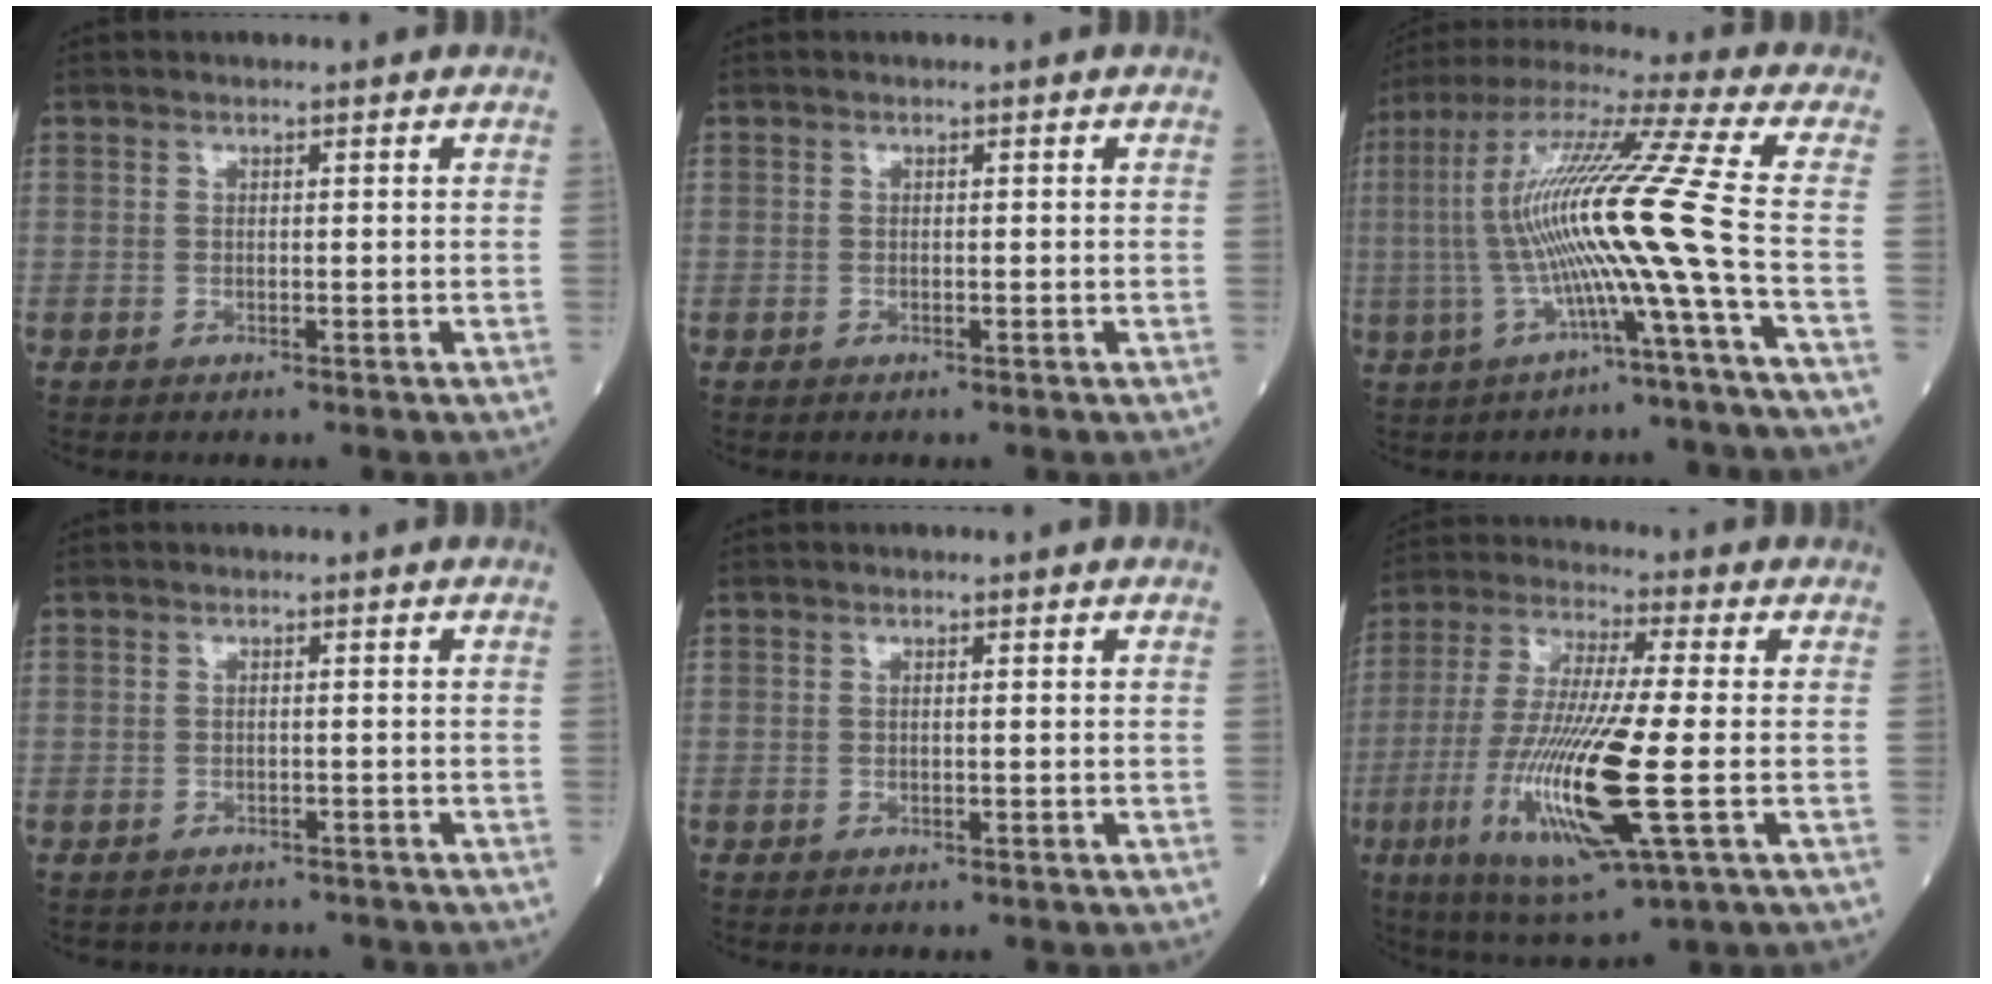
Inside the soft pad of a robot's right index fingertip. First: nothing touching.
{"total": 0.0}
{"total": 15.4, "force": [-2.5, -2.6, 15.0], "torque": [-0.294, 0.014, -0.056]}
{"total": 3.7, "force": [-3.2, 1.7, 0.0], "torque": [-0.007, 0.005, -0.044]}
{"total": 0.0}
{"total": 17.6, "force": [-4.3, 1.4, 17.0], "torque": [-0.358, -0.029, -0.077]}